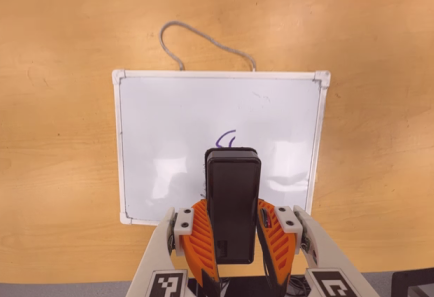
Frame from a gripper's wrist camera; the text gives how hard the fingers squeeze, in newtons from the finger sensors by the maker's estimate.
{"total": 9.0, "left": 7.1, "right": 10.9}